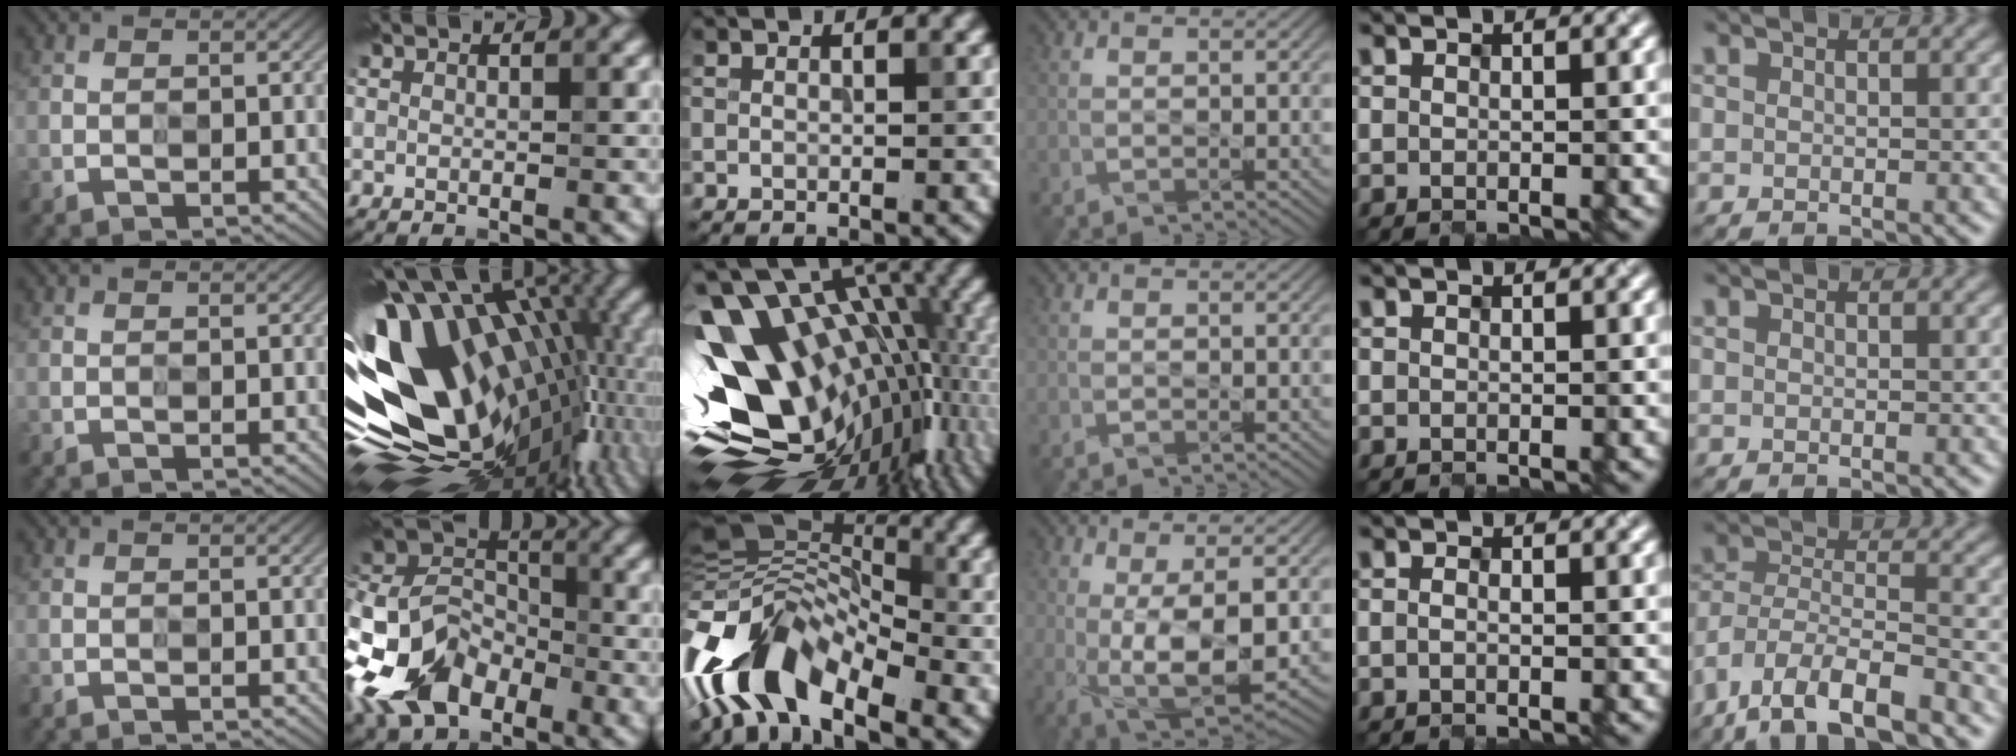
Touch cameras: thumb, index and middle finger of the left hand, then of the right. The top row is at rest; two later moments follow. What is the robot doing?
{"motion": "wipe", "object": "whiteboard"}